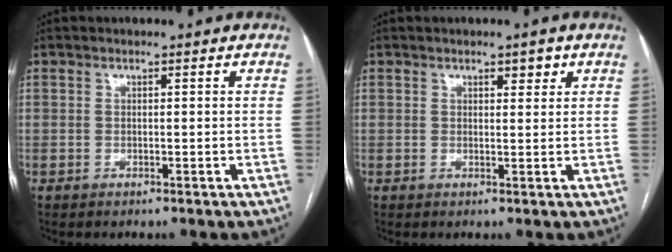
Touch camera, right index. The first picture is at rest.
{"total": 1.7, "force": [1.1, 0.5, 1.2], "torque": [-0.017, 0.000, 0.015]}